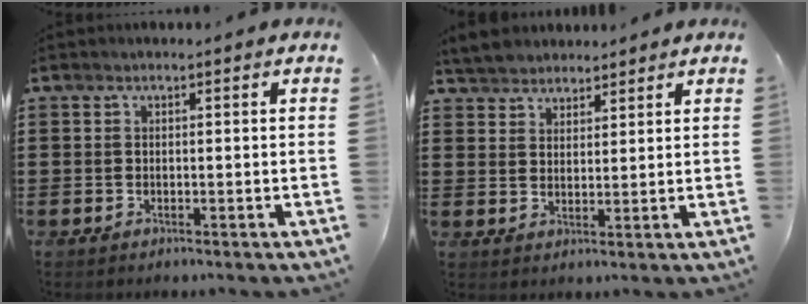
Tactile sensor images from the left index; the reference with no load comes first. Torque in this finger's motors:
{"motor_torque": [1.82, 0.32, 0.38, 0.03]}